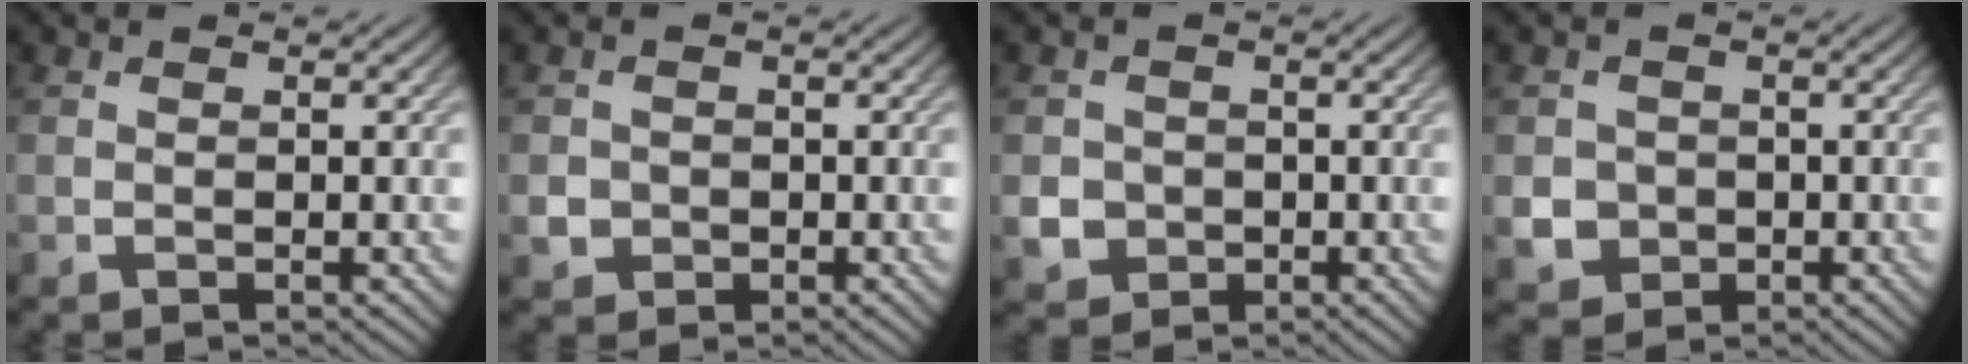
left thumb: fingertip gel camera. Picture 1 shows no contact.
{"total": 2.1, "force": [-0.6, 2.0, 0.5], "torque": [-0.009, -0.005, -0.012]}
{"total": 3.4, "force": [-0.7, 3.2, 0.9], "torque": [-0.024, -0.009, -0.018]}
{"total": 3.6, "force": [-0.7, 3.4, 1.0], "torque": [-0.027, -0.009, -0.019]}